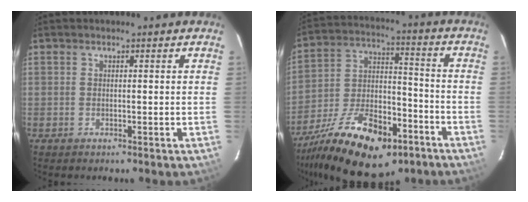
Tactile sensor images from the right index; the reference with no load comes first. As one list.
[{"total": 22.1, "force": [-13.5, 10.1, 14.2], "torque": [-0.266, -0.011, -0.214]}]